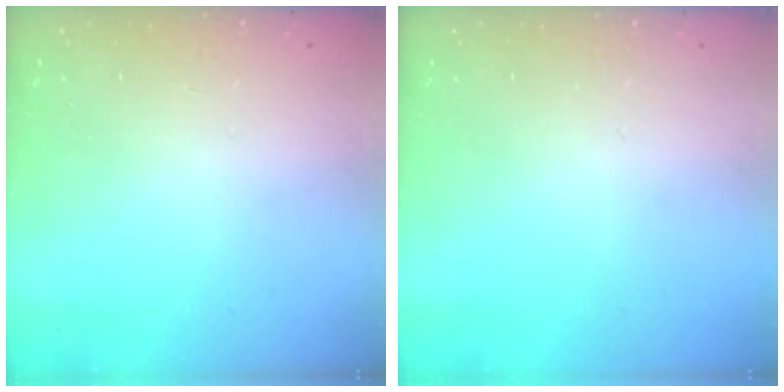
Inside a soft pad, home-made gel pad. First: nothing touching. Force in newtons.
{"total": 0.0}